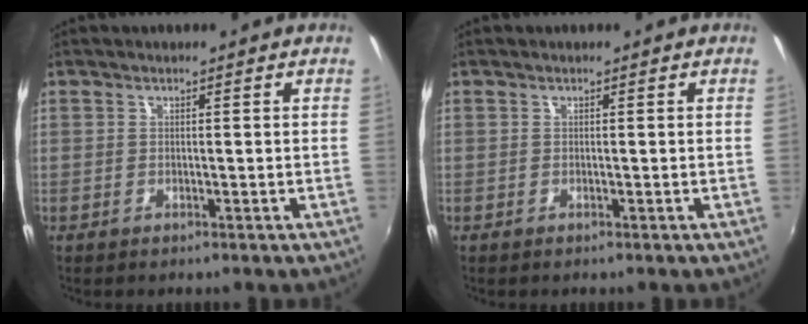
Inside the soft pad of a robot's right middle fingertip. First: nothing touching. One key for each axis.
{"total": 0.0}